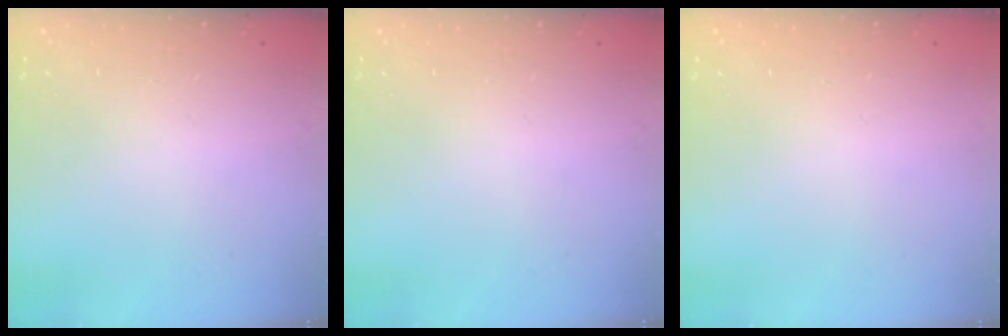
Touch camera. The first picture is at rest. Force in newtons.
{"total": 0.0}
{"total": 0.0}